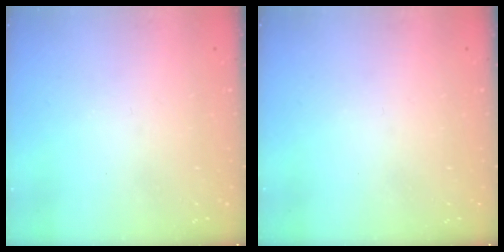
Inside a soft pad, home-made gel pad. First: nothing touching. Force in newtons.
{"total": 0.0}